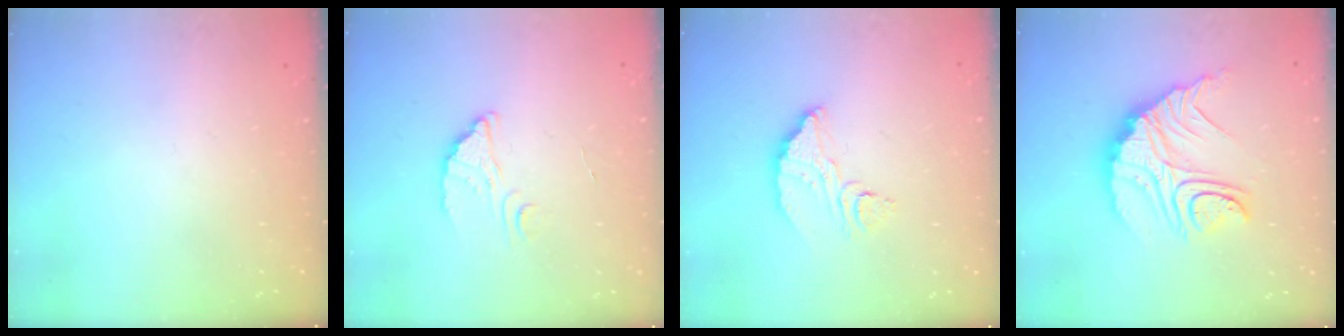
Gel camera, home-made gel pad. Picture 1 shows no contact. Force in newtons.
{"total": 3.0, "press": 3.0, "slide": 0.0}
{"total": 9.0, "press": 9.0, "slide": 0.7}
{"total": 17.1, "press": 17.0, "slide": 1.6}